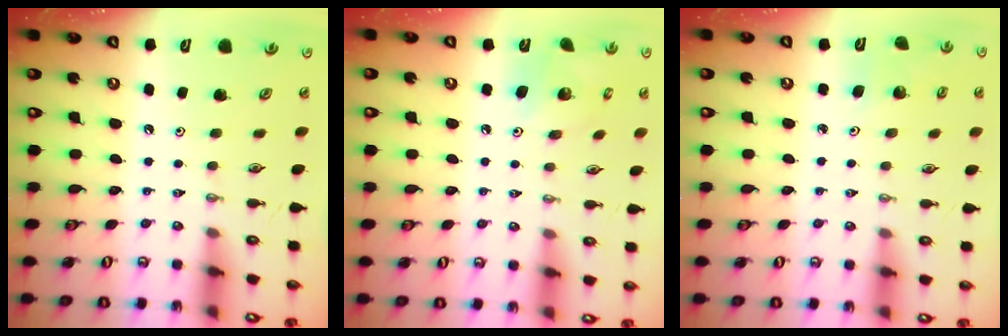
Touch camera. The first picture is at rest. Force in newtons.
{"total": 6.3, "press": 6.3, "slide": 0.1}
{"total": 2.6, "press": 2.5, "slide": 0.9}